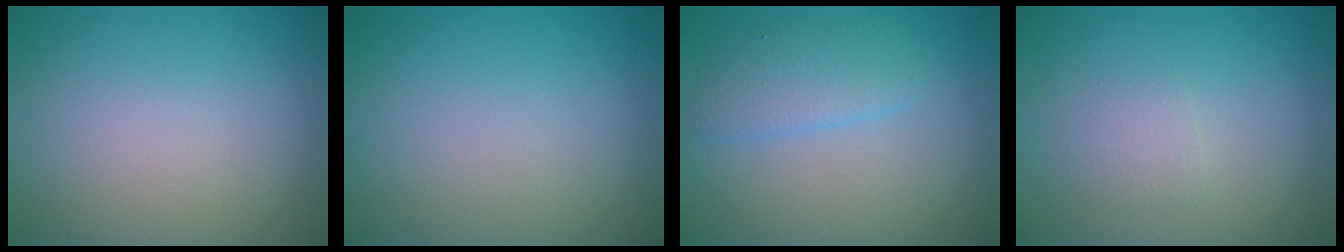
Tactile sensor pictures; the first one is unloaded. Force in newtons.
{"total": 0.0}
{"total": 2.4, "press": 2.4, "slide": 0.1}
{"total": 1.2, "press": 1.2, "slide": 0.0}